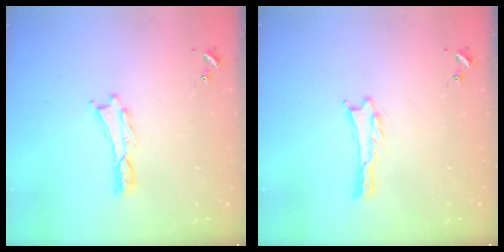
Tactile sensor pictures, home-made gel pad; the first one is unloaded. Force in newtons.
{"total": 0.0}